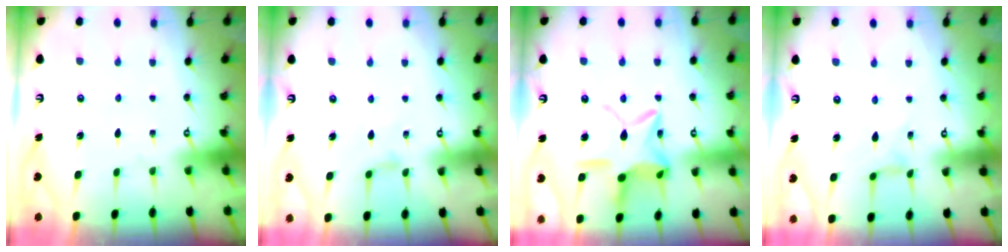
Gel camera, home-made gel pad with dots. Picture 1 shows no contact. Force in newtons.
{"total": 2.2, "press": 2.2, "slide": 0.5}
{"total": 14.0, "press": 14.0, "slide": 1.0}
{"total": 0.0}